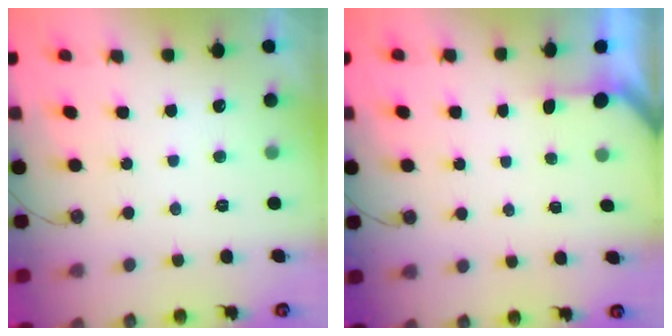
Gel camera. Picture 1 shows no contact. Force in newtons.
{"total": 1.2, "press": 1.2, "slide": 0.1}